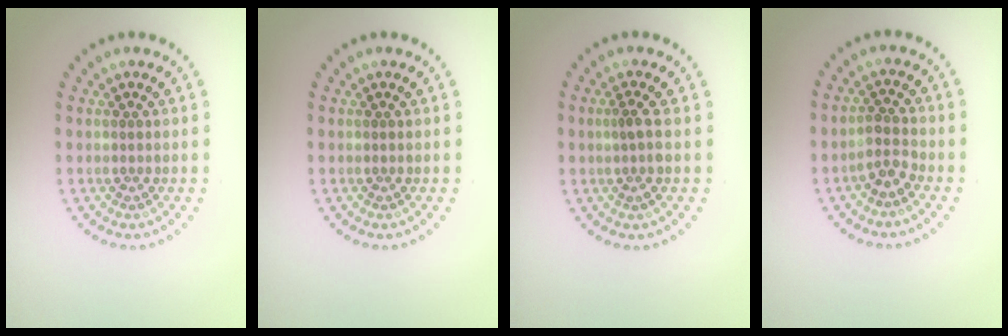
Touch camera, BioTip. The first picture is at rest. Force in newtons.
{"total": 0.0}
{"total": 1.3, "press": 1.1, "slide": 0.7}
{"total": 1.9, "press": 1.5, "slide": 1.1}